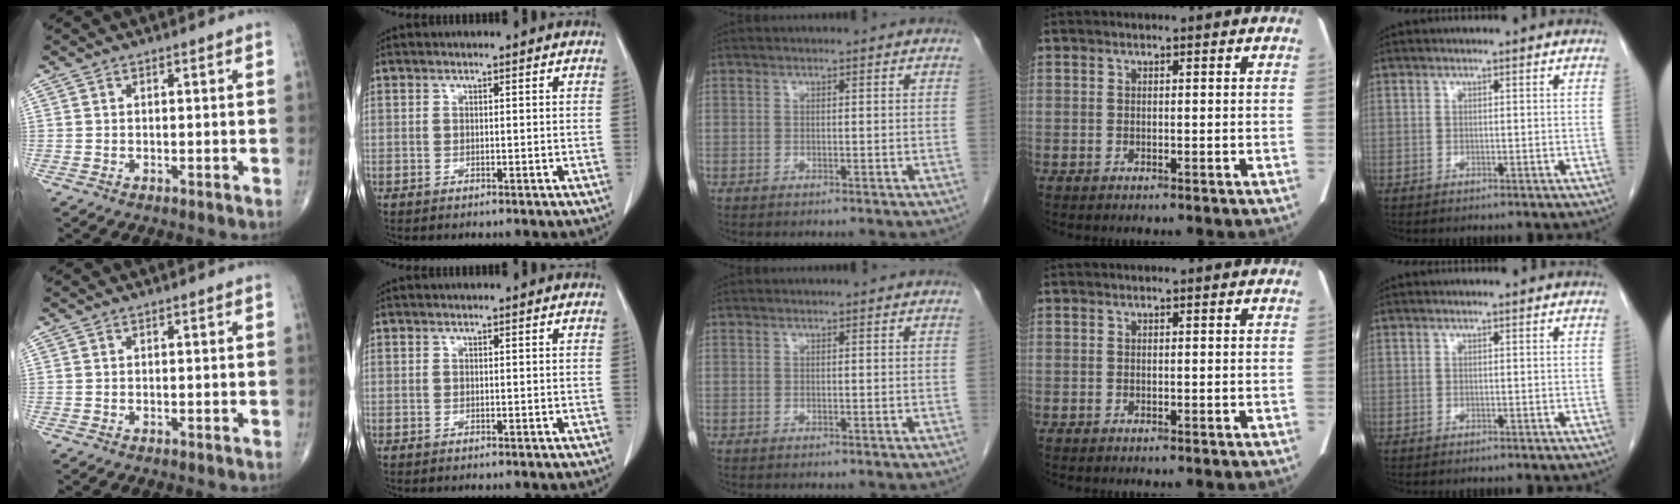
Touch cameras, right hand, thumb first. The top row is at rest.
{}